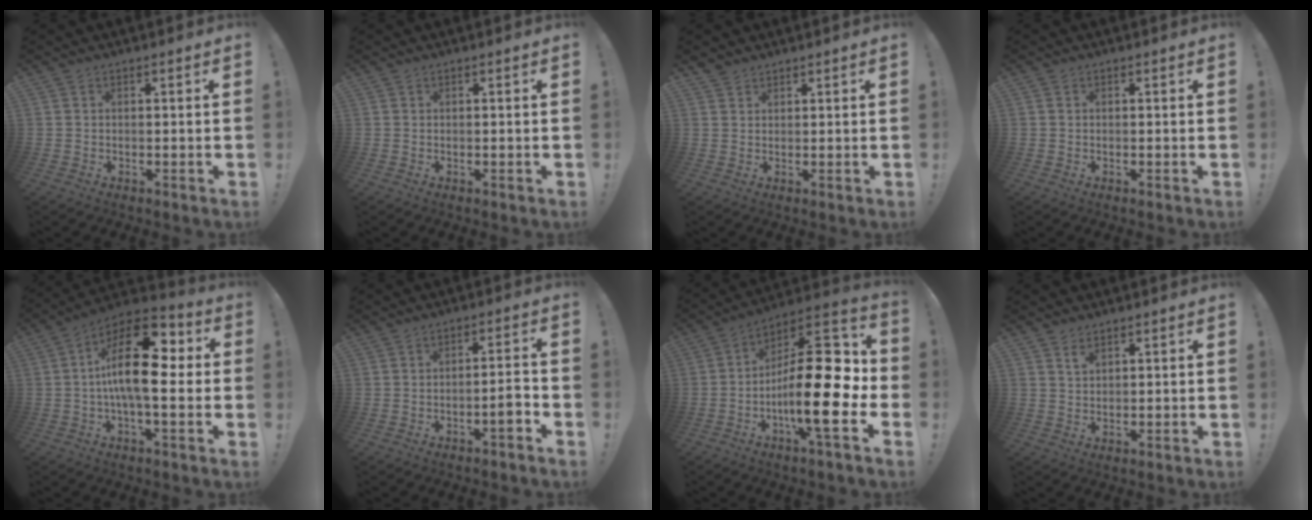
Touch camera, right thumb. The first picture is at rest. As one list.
[{"total": 0.0}, {"total": 2.1, "force": [1.9, 1.0, 0.4], "torque": [-0.006, -0.009, 0.036]}, {"total": 0.0}, {"total": 21.3, "force": [1.3, 9.2, 19.2], "torque": [-0.323, 0.008, 0.020]}, {"total": 5.4, "force": [-2.8, 1.3, 4.4], "torque": [-0.066, 0.012, -0.045]}, {"total": 25.0, "force": [-4.4, 8.3, 23.2], "torque": [-0.387, 0.016, -0.067]}, {"total": 2.5, "force": [1.8, 1.3, 1.2], "torque": [-0.009, -0.011, 0.031]}]